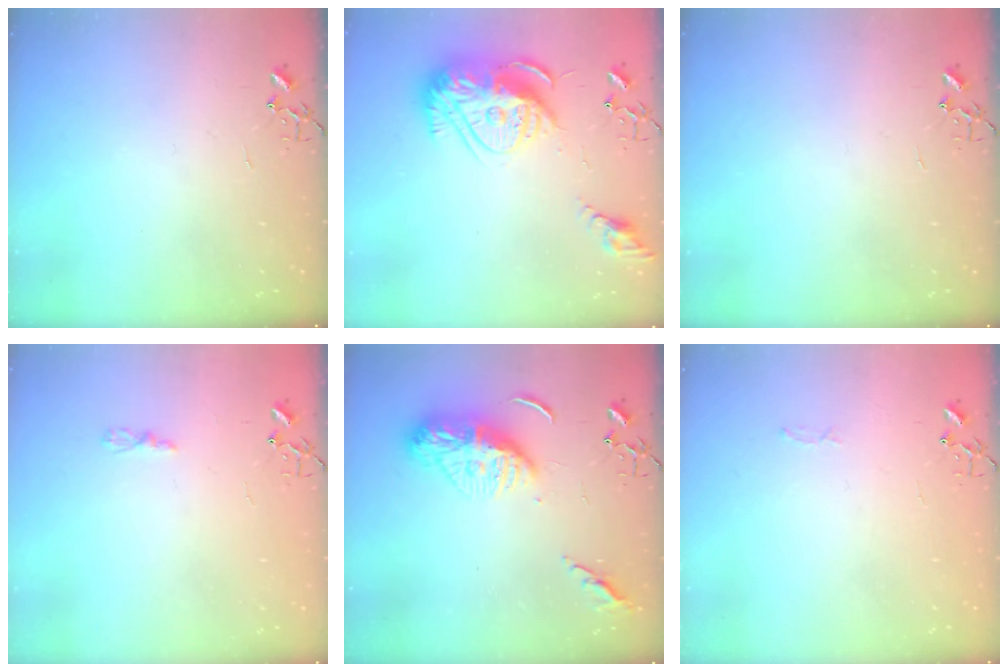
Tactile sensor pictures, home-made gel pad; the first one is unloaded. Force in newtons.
{"total": 17.6, "press": 17.5, "slide": 1.6}
{"total": 0.0}
{"total": 3.2, "press": 3.1, "slide": 0.4}
{"total": 13.3, "press": 13.2, "slide": 1.3}
{"total": 2.8, "press": 2.8, "slide": 0.4}